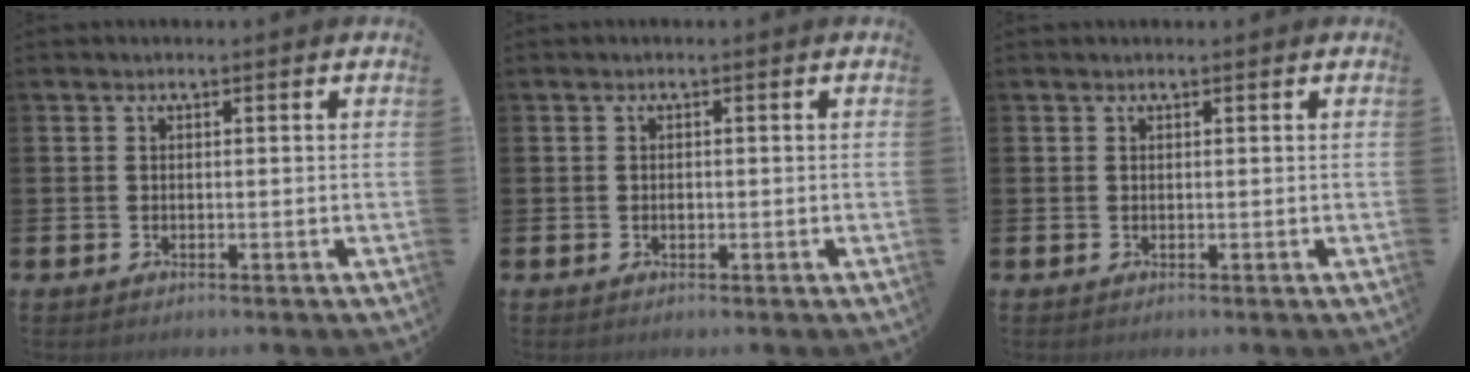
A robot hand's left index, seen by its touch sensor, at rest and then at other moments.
{"total": 0.6, "force": [-0.1, 0.4, 0.4], "torque": [-0.008, 0.003, -0.003]}
{"total": 0.0}